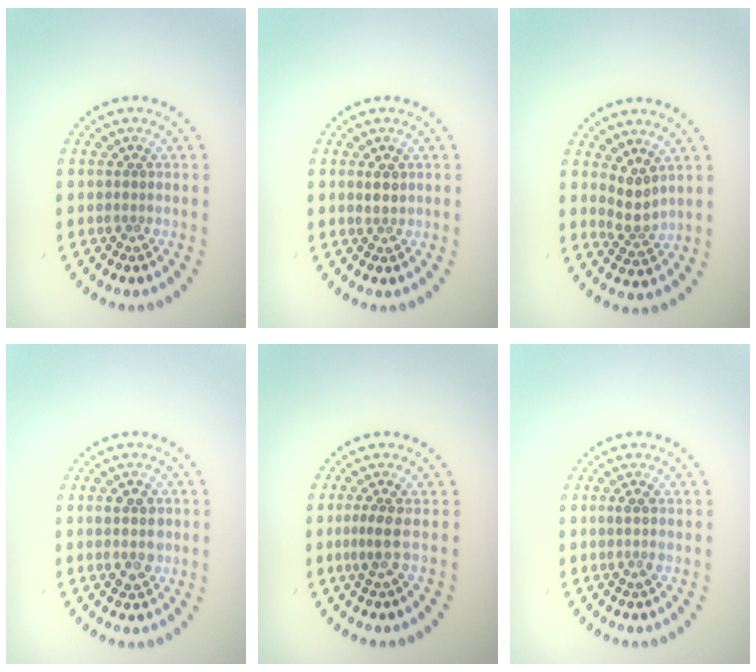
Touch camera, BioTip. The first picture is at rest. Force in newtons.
{"total": 1.0, "press": 0.9, "slide": 0.5}
{"total": 2.3, "press": 1.6, "slide": 1.6}
{"total": 2.7, "press": 2.7, "slide": 0.2}
{"total": 1.8, "press": 1.3, "slide": 1.3}
{"total": 1.1, "press": 0.9, "slide": 0.6}